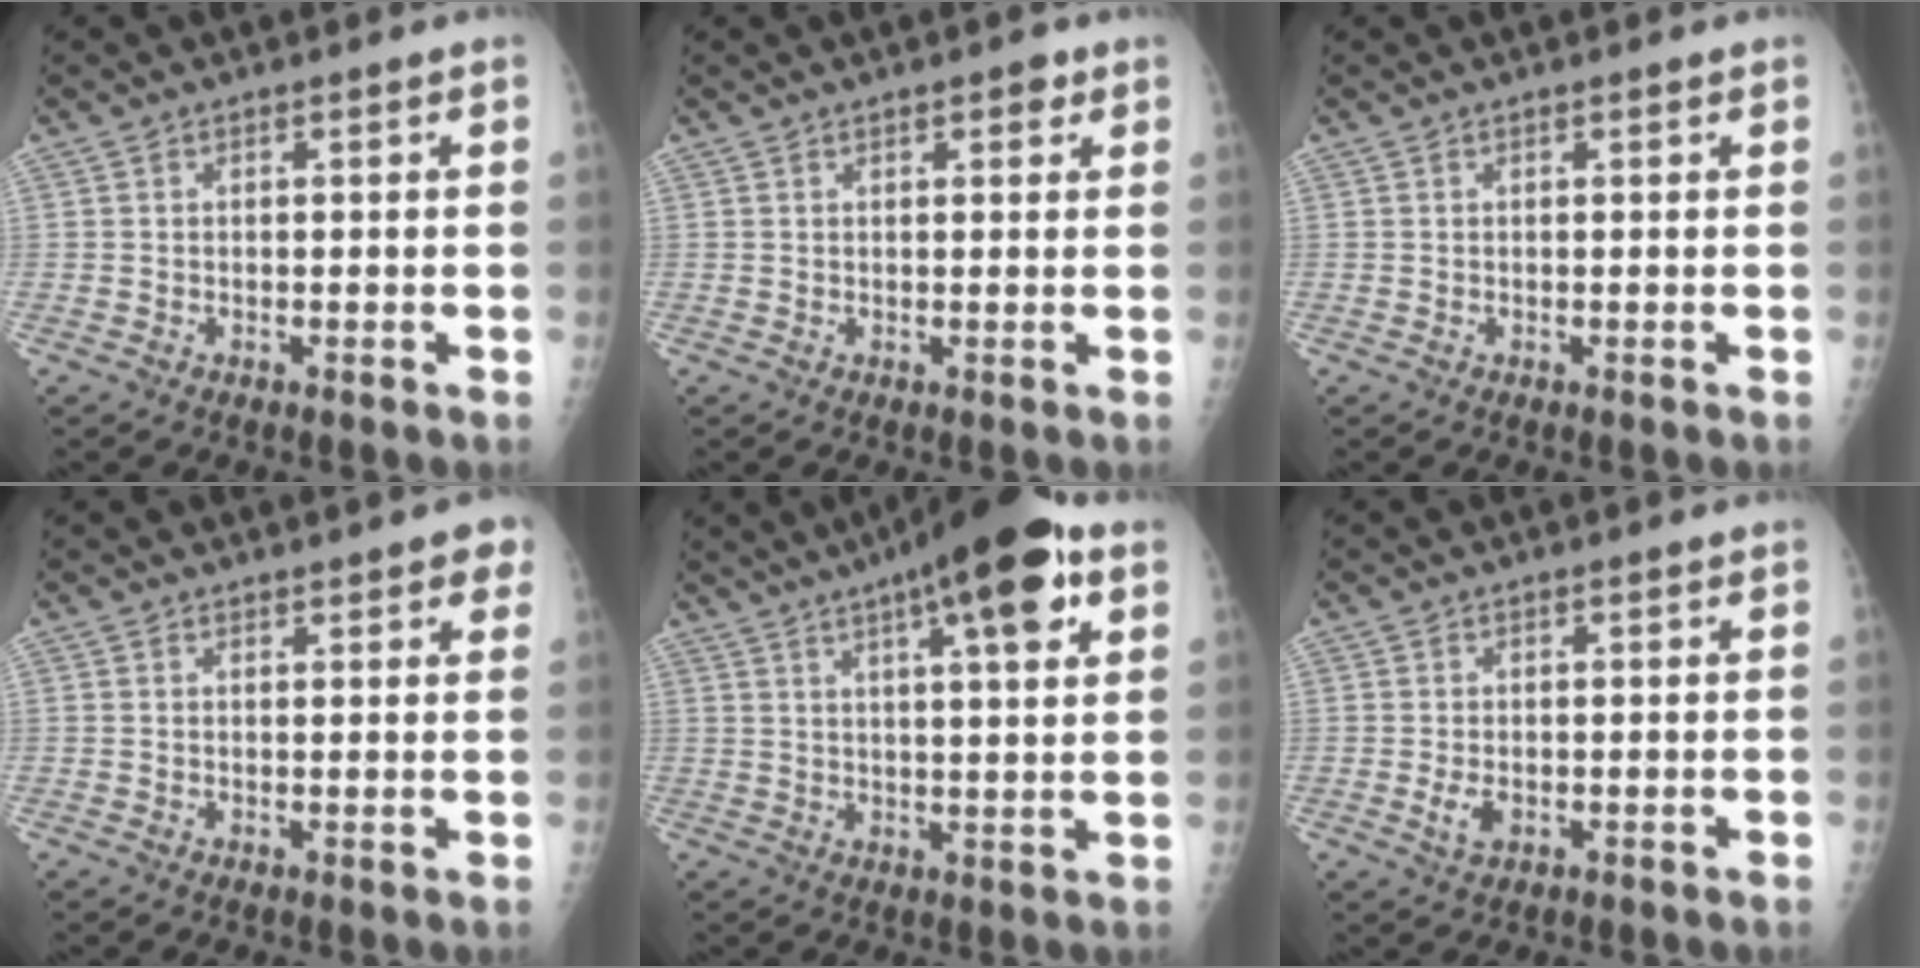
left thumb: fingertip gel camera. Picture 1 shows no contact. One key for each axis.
{"total": 2.4, "fx": 1.4, "fy": 1.1, "fz": 1.6, "tx": -0.011, "ty": -0.003, "tz": 0.016}
{"total": 0.0}
{"total": 4.0, "fx": 2.7, "fy": 1.5, "fz": 2.5, "tx": -0.008, "ty": -0.006, "tz": 0.030}
{"total": 16.3, "fx": 8.6, "fy": 4.0, "fz": 13.2, "tx": -0.185, "ty": -0.007, "tz": 0.125}
{"total": 2.6, "fx": -0.1, "fy": 1.6, "fz": 2.1, "tx": -0.040, "ty": -0.007, "tz": 0.000}